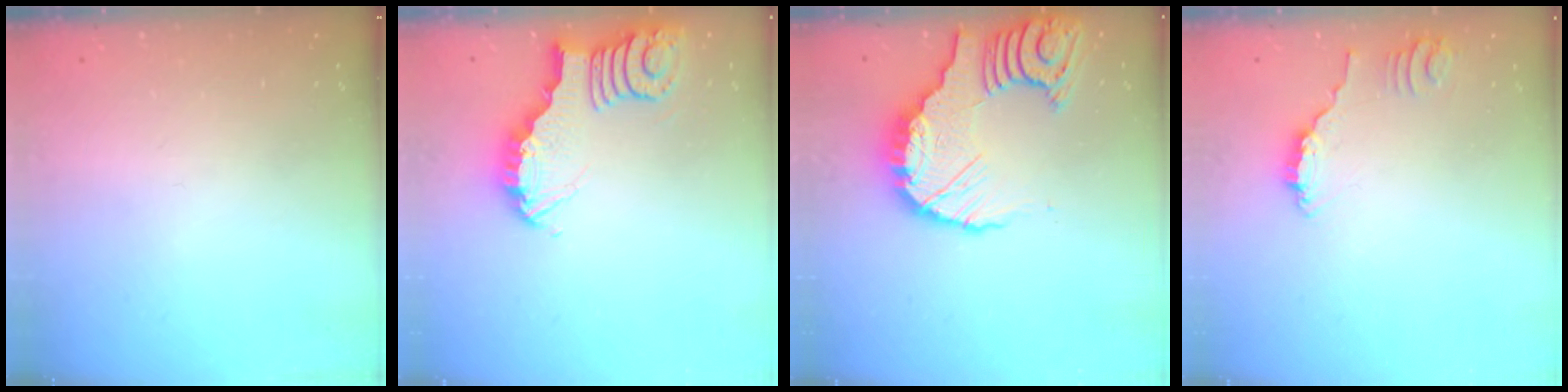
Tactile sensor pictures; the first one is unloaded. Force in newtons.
{"total": 3.8, "press": 3.8, "slide": 0.3}
{"total": 16.5, "press": 16.4, "slide": 1.9}
{"total": 2.4, "press": 2.4, "slide": 0.1}